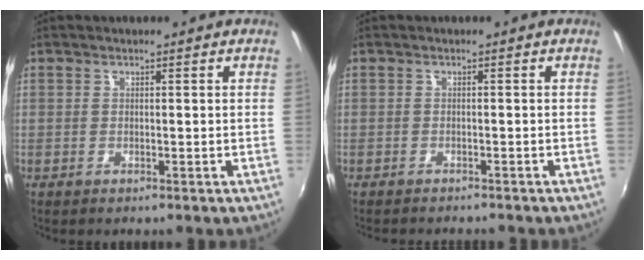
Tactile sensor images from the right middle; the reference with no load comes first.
{"total": 3.5, "force": [-3.3, 0.6, 1.2], "torque": [-0.029, -0.014, -0.050]}